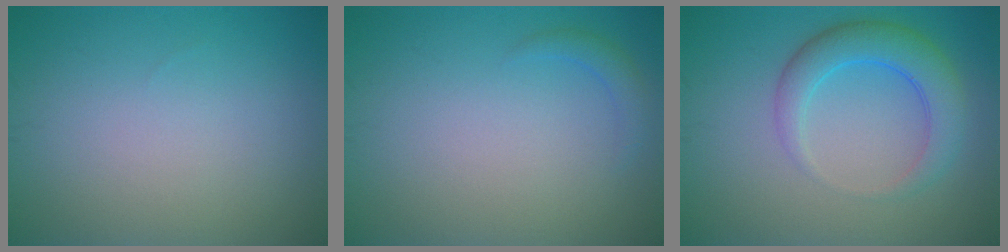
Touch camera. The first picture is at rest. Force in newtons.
{"total": 1.2, "press": 1.2, "slide": 0.1}
{"total": 4.4, "press": 4.3, "slide": 0.3}